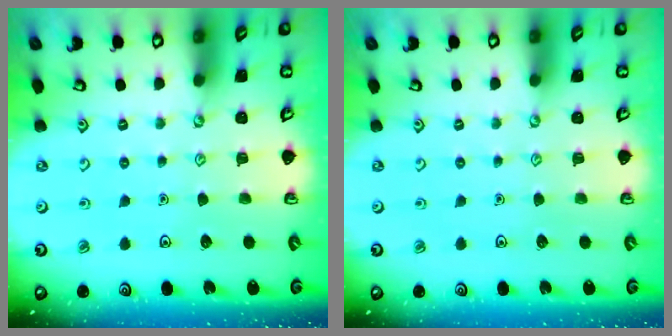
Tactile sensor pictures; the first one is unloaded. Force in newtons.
{"total": 0.0}